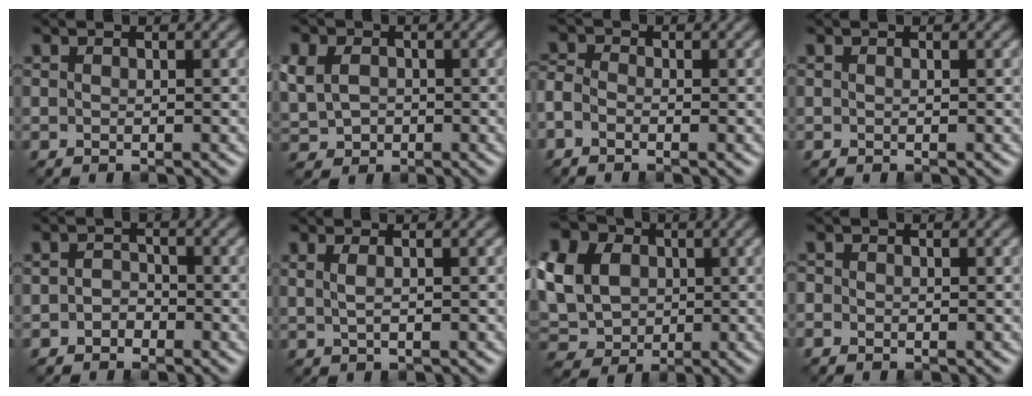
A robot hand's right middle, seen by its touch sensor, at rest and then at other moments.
{"total": 5.2, "force": [0.6, 4.4, 2.7], "torque": [-0.067, 0.021, -0.004]}
{"total": 2.0, "force": [-1.0, 1.2, 1.1], "torque": [-0.029, 0.007, -0.032]}
{"total": 0.0}
{"total": 1.2, "force": [-0.7, 0.9, 0.4], "torque": [-0.006, 0.009, -0.014]}
{"total": 1.0, "force": [0.4, 0.1, 1.0], "torque": [-0.024, 0.001, 0.011]}
{"total": 14.2, "force": [2.4, 11.8, 7.5], "torque": [-0.189, 0.030, 0.023]}
{"total": 0.7, "force": [-0.3, 0.6, 0.1], "torque": [0.000, -0.001, -0.008]}